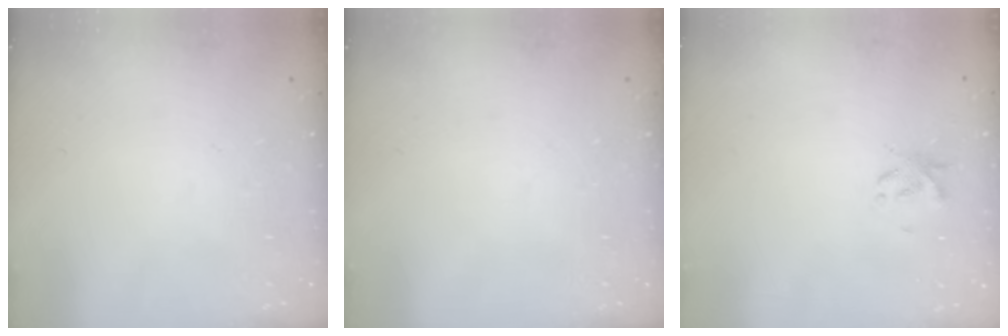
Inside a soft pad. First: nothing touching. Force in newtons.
{"total": 0.0}
{"total": 1.9, "press": 1.9, "slide": 0.3}